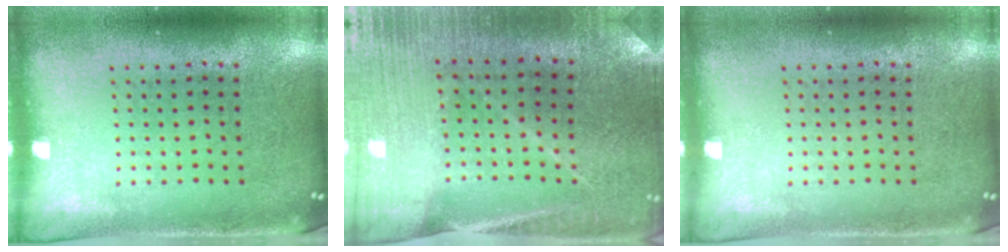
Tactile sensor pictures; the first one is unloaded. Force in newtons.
{"total": 1.4, "press": 1.4, "slide": 0.2}
{"total": 0.0}